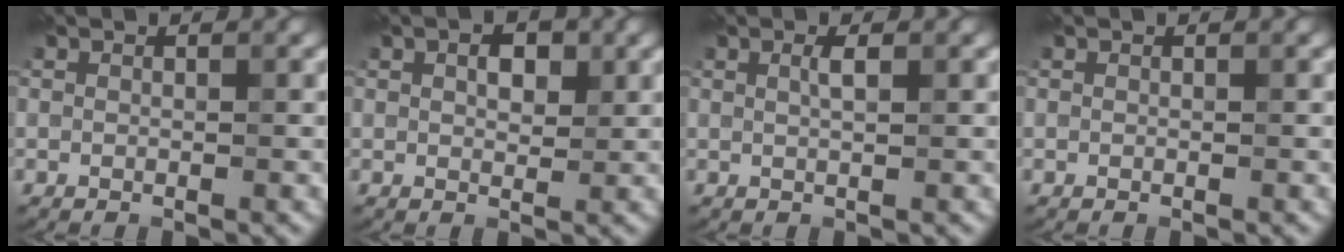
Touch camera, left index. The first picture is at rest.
{"total": 2.2, "force": [0.8, 1.3, 1.7], "torque": [-0.025, 0.002, 0.013]}
{"total": 1.3, "force": [0.4, 0.3, 1.2], "torque": [-0.020, 0.004, 0.005]}
{"total": 0.0}